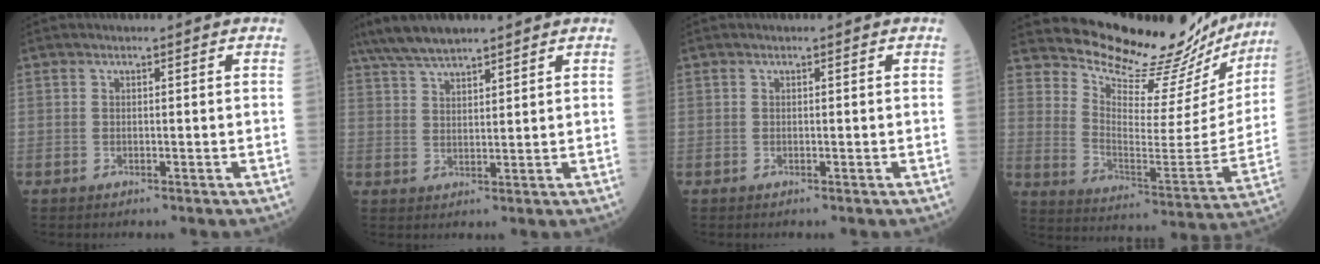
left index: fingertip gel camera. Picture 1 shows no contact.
{"total": 8.1, "force": [6.8, 1.3, 4.1], "torque": [-0.075, 0.028, 0.126]}
{"total": 0.0}
{"total": 23.3, "force": [22.1, 4.6, 5.5], "torque": [-0.084, -0.091, 0.290]}